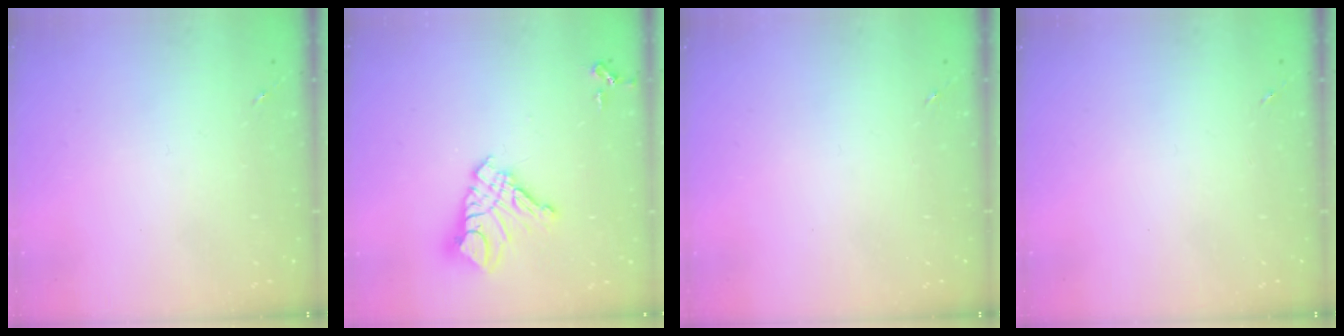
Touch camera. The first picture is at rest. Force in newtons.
{"total": 14.6, "press": 14.5, "slide": 1.6}
{"total": 0.0}
{"total": 0.0}